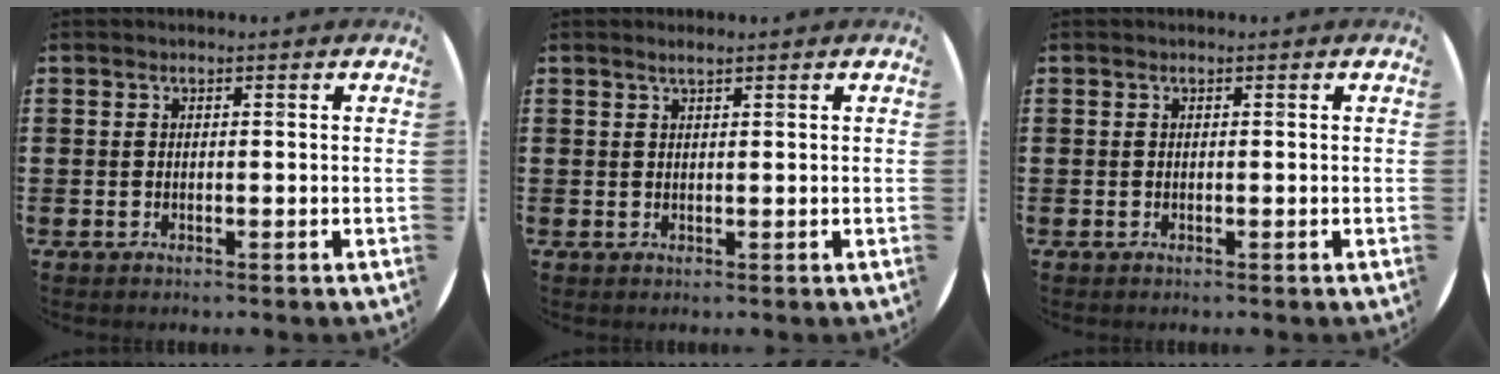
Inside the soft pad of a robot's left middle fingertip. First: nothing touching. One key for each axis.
{"total": 1.1, "fx": 0.9, "fy": 0.0, "fz": 0.5, "tx": -0.010, "ty": 0.002, "tz": 0.017}
{"total": 0.0}